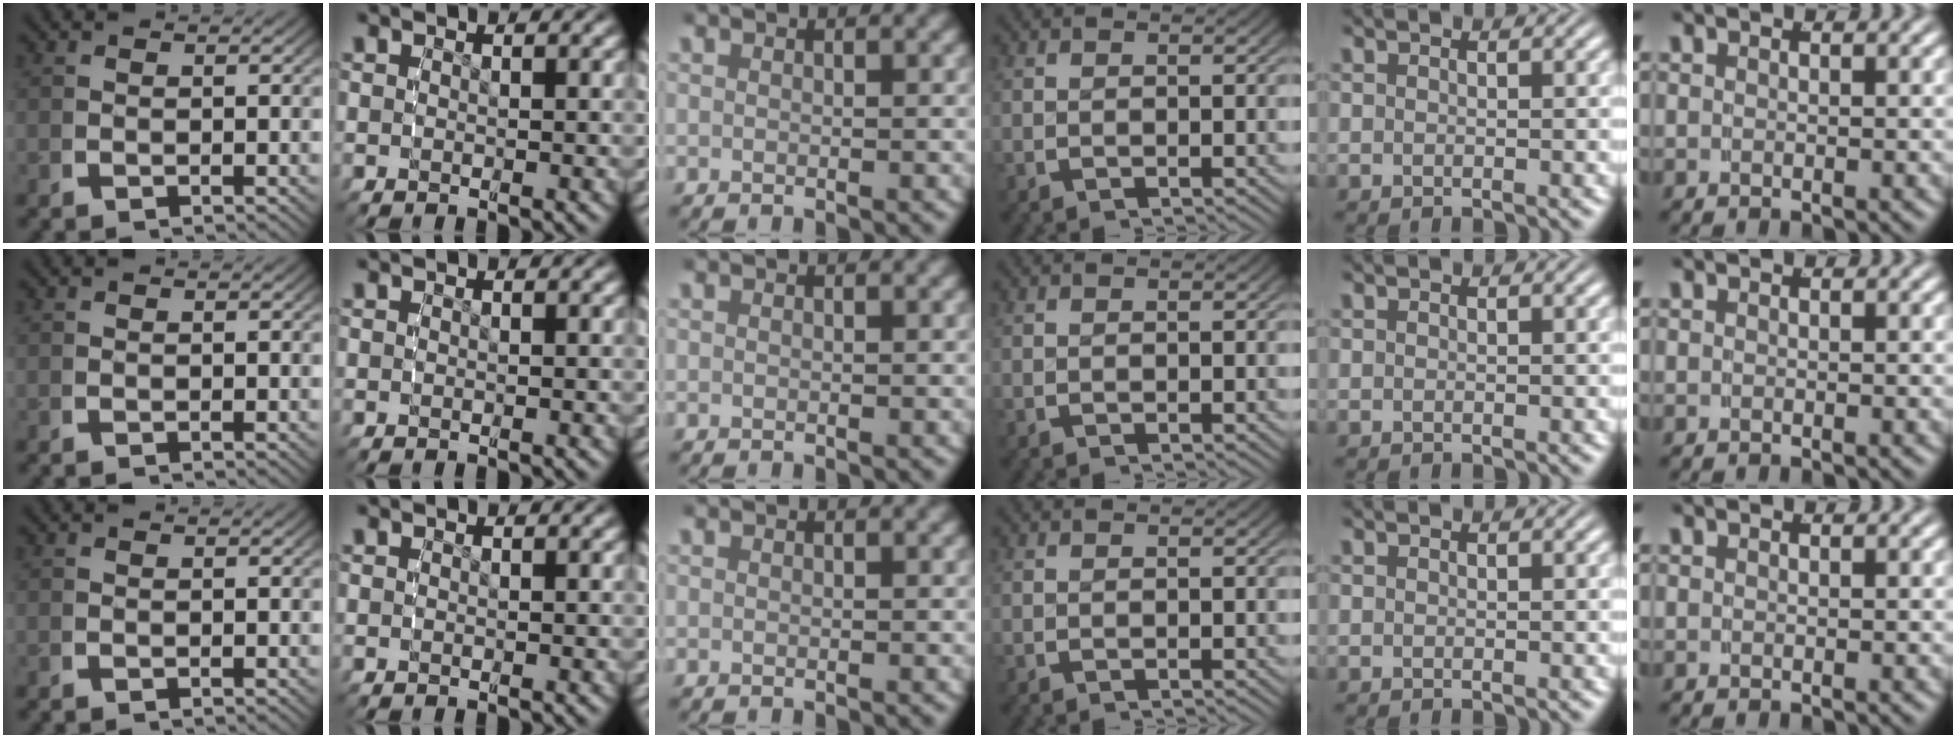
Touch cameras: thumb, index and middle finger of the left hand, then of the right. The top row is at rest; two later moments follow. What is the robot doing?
{"motion": "reach", "object": "coat"}